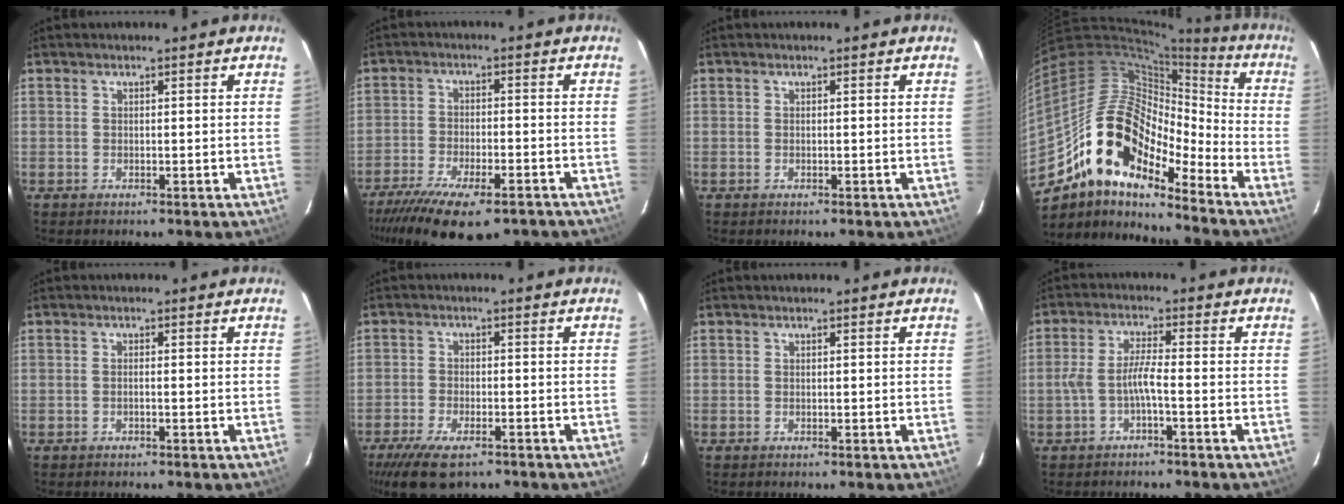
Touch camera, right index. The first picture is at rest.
{"total": 16.9, "force": [-12.6, 5.6, 9.8], "torque": [-0.197, -0.046, -0.195]}
{"total": 0.0}
{"total": 18.9, "force": [-13.3, 7.5, 11.2], "torque": [-0.188, 0.003, -0.260]}
{"total": 0.7, "force": [-0.3, -0.1, 0.6], "torque": [-0.010, 0.004, -0.007]}
{"total": 9.7, "force": [-6.9, 3.8, 5.7], "torque": [-0.136, -0.022, -0.120]}
{"total": 0.0}
{"total": 3.9, "force": [-1.8, 0.0, 3.4], "torque": [-0.082, 0.008, -0.033]}